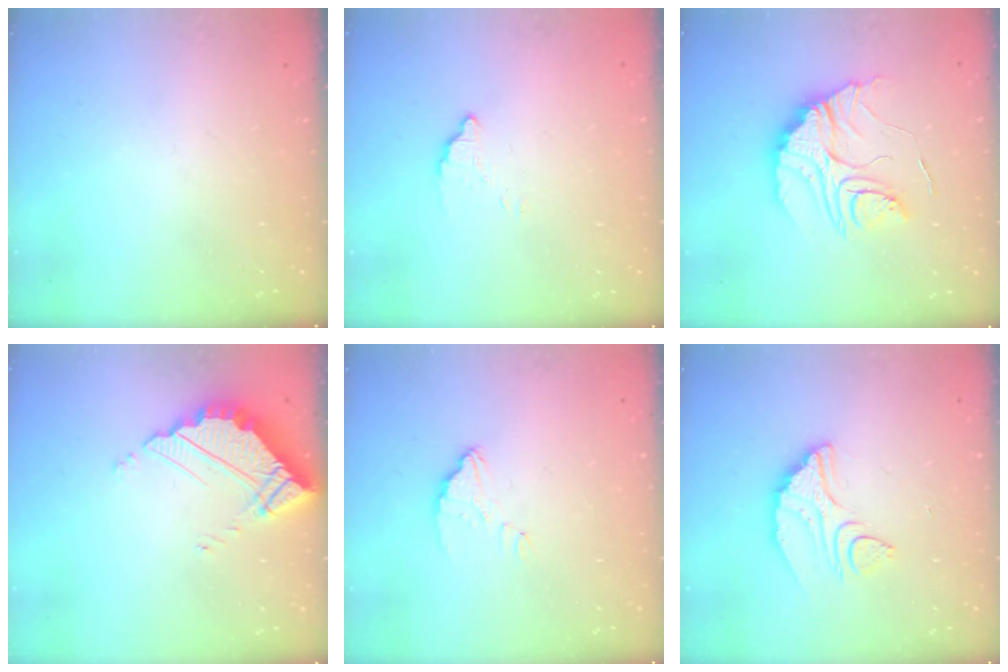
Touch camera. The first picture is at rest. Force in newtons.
{"total": 2.5, "press": 2.5, "slide": 0.1}
{"total": 17.5, "press": 17.5, "slide": 1.0}
{"total": 7.0, "press": 7.0, "slide": 0.2}
{"total": 3.2, "press": 3.2, "slide": 0.3}
{"total": 10.2, "press": 10.2, "slide": 0.6}